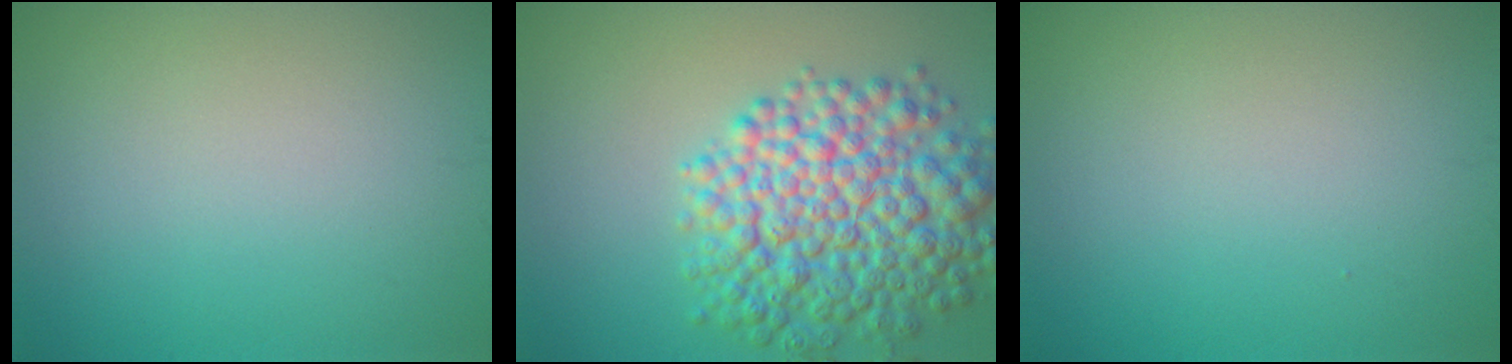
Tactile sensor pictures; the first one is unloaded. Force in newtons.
{"total": 9.2, "press": 9.2, "slide": 0.1}
{"total": 0.0}